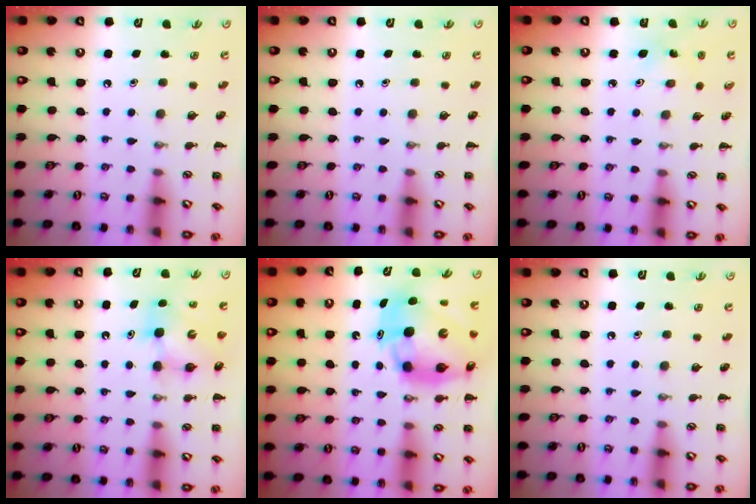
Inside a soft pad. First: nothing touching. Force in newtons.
{"total": 0.0}
{"total": 3.9, "press": 3.7, "slide": 1.3}
{"total": 7.3, "press": 7.1, "slide": 1.4}
{"total": 13.7, "press": 13.0, "slide": 4.2}
{"total": 0.0}